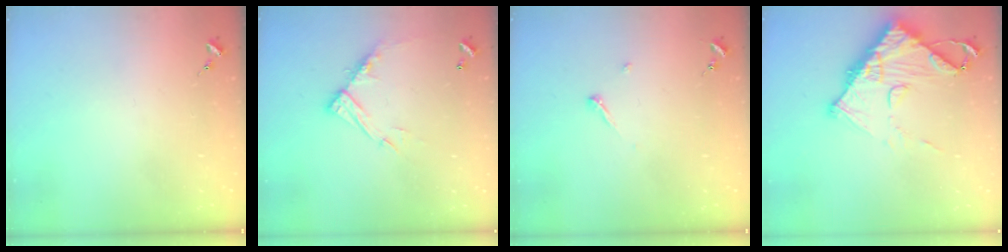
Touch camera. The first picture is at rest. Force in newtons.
{"total": 12.8, "press": 12.8, "slide": 1.0}
{"total": 3.4, "press": 3.4, "slide": 0.4}
{"total": 14.0, "press": 13.9, "slide": 1.3}